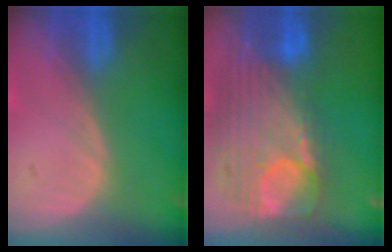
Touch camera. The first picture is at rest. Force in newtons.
{"total": 12.6, "press": 10.7, "slide": 6.7}